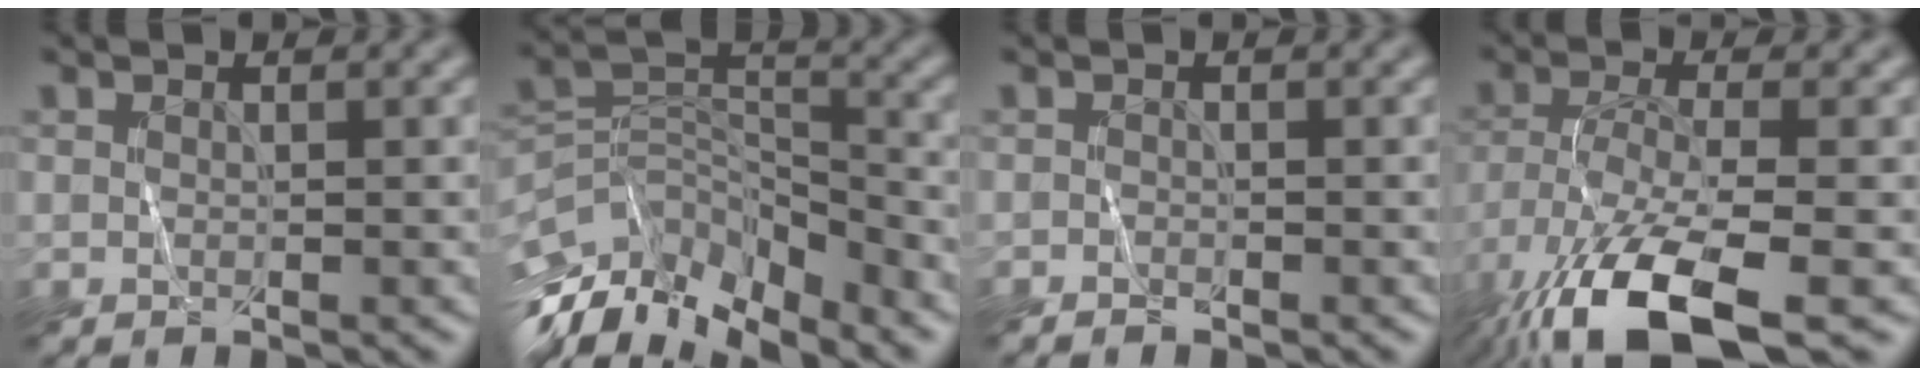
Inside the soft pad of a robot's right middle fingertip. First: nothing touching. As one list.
[{"total": 11.0, "force": [-8.3, 5.0, 5.3], "torque": [-0.115, 0.003, -0.143]}, {"total": 0.6, "force": [-0.6, 0.0, -0.1], "torque": [0.001, -0.001, -0.012]}, {"total": 12.5, "force": [-7.6, 4.2, 9.0], "torque": [-0.198, -0.030, -0.139]}]